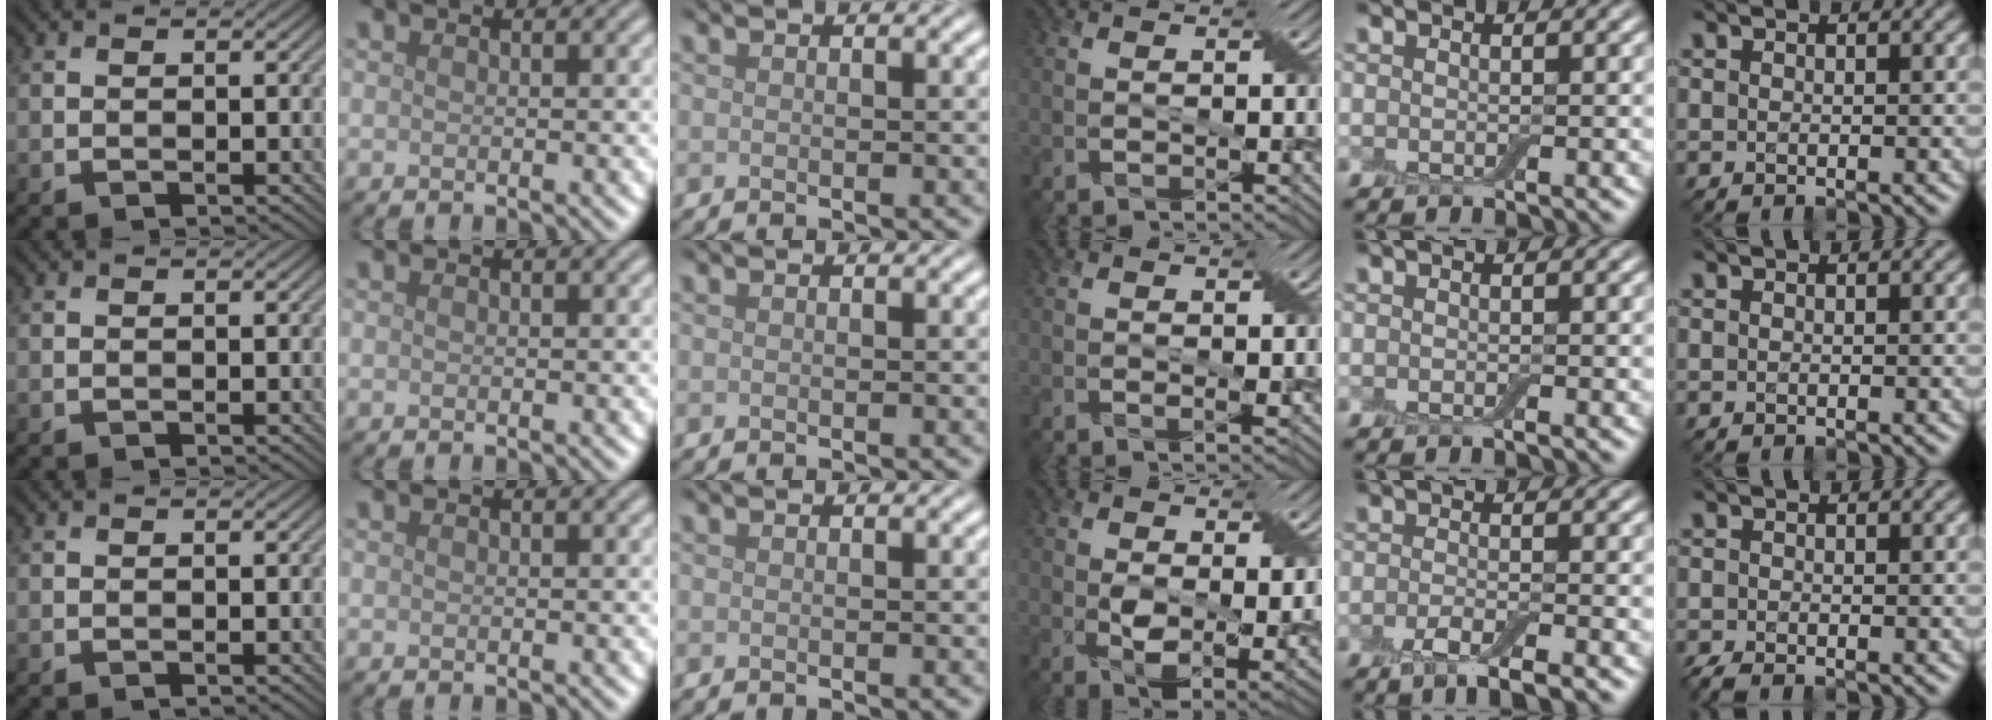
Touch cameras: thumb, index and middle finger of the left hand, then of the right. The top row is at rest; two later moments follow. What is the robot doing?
{"motion": "squeeze", "object": "air blower"}